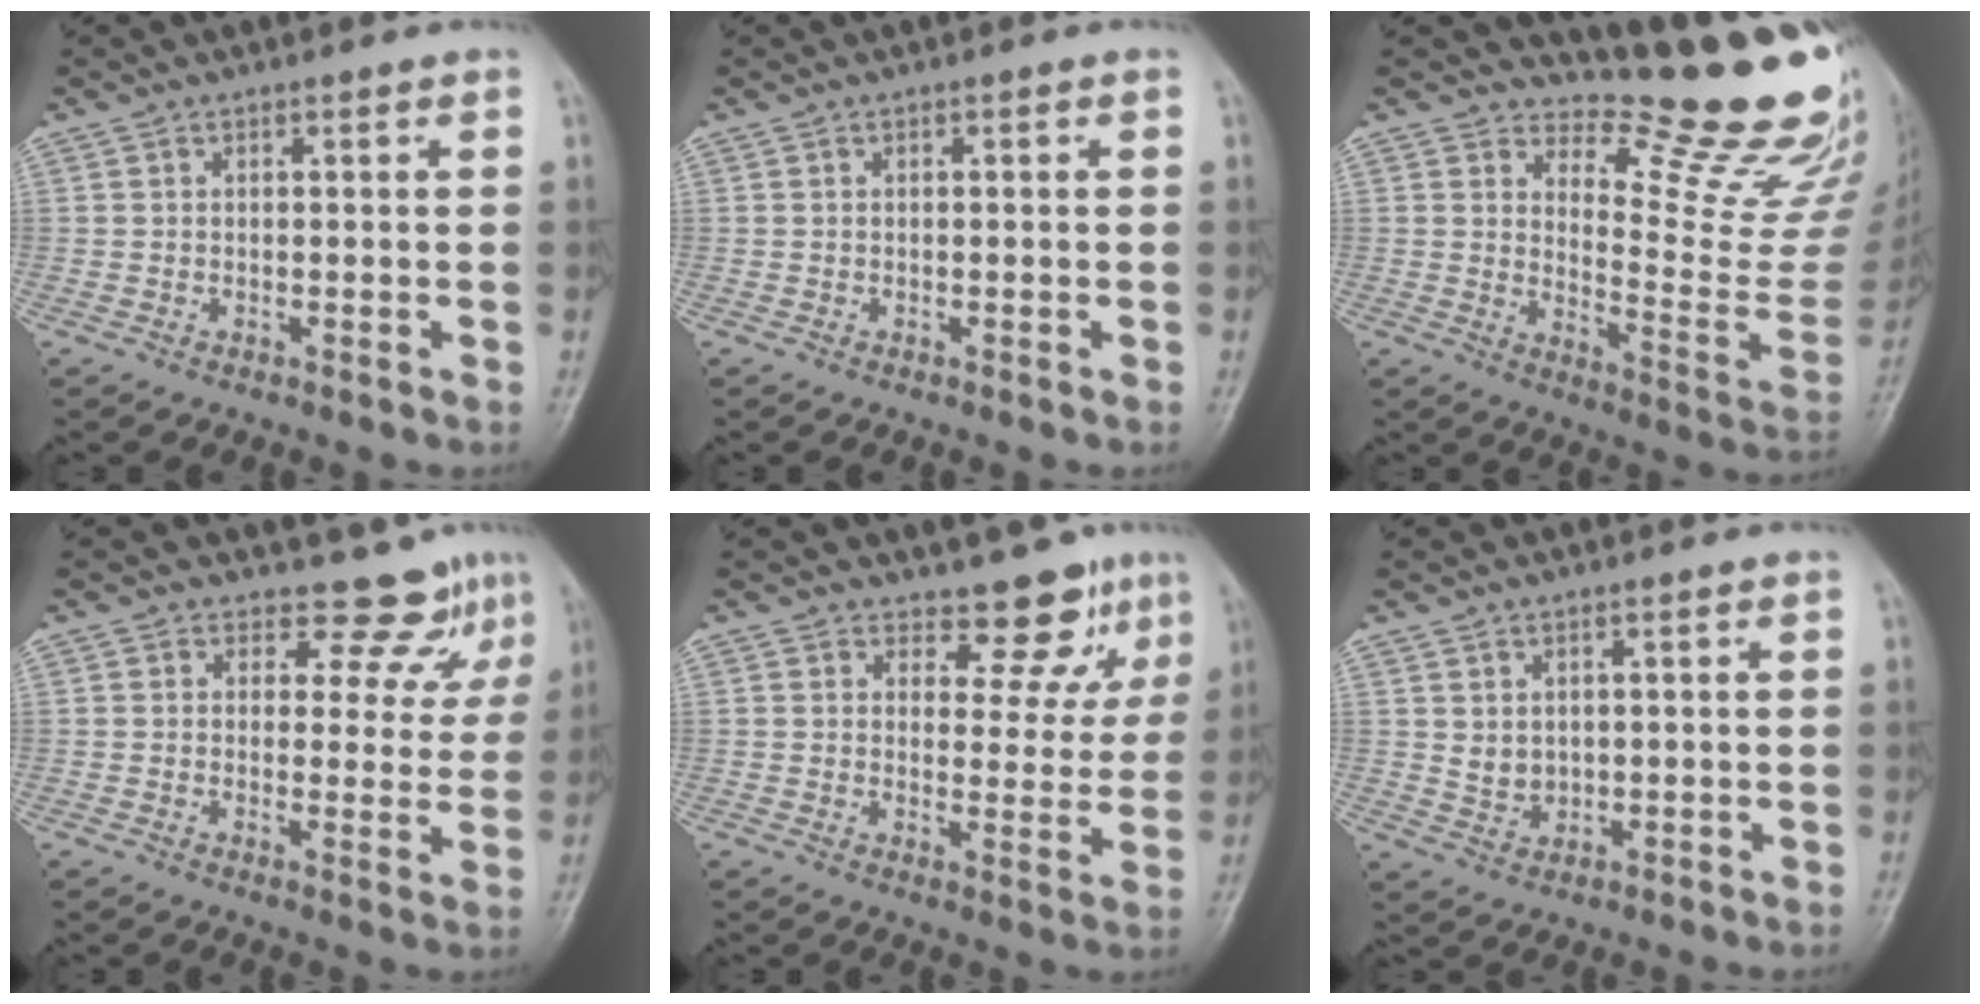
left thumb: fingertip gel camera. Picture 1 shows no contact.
{"total": 0.0}
{"total": 18.9, "force": [15.9, 4.7, 9.0], "torque": [-0.071, -0.174, 0.202]}
{"total": 6.8, "force": [5.9, 3.3, 0.8], "torque": [0.020, -0.046, 0.062]}
{"total": 7.4, "force": [6.0, 3.7, 1.9], "torque": [0.009, -0.049, 0.074]}
{"total": 3.1, "force": [1.4, 2.3, 1.5], "torque": [-0.019, -0.015, 0.035]}